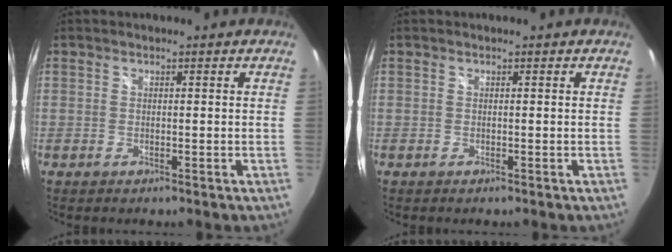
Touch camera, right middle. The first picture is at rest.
{"total": 0.0}